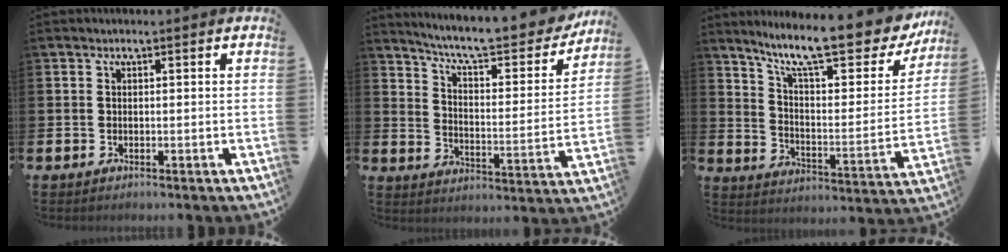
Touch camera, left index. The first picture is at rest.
{"total": 8.5, "force": [7.6, 1.6, 3.6], "torque": [-0.087, -0.056, 0.124]}
{"total": 12.9, "force": [10.6, 2.7, 6.8], "torque": [-0.145, -0.074, 0.174]}